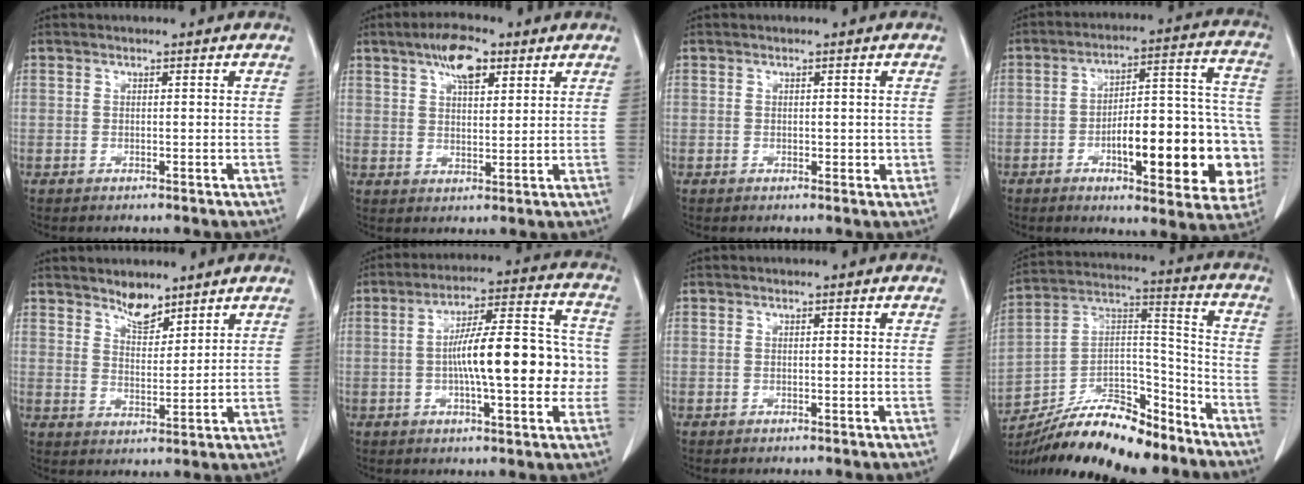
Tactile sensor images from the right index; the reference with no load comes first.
{"total": 6.9, "force": [4.0, 2.6, 5.0], "torque": [-0.092, 0.011, 0.067]}
{"total": 1.5, "force": [0.0, 1.0, 1.2], "torque": [-0.010, 0.001, 0.004]}
{"total": 21.3, "force": [-5.7, 6.3, 19.5], "torque": [-0.201, 0.041, -0.060]}
{"total": 4.1, "force": [3.6, 1.4, 1.4], "torque": [-0.029, -0.005, 0.069]}
{"total": 15.5, "force": [-1.3, 3.6, 15.0], "torque": [-0.237, 0.031, -0.017]}
{"total": 0.0}
{"total": 18.9, "force": [-16.1, 5.1, 8.6], "torque": [-0.164, 0.031, -0.280]}